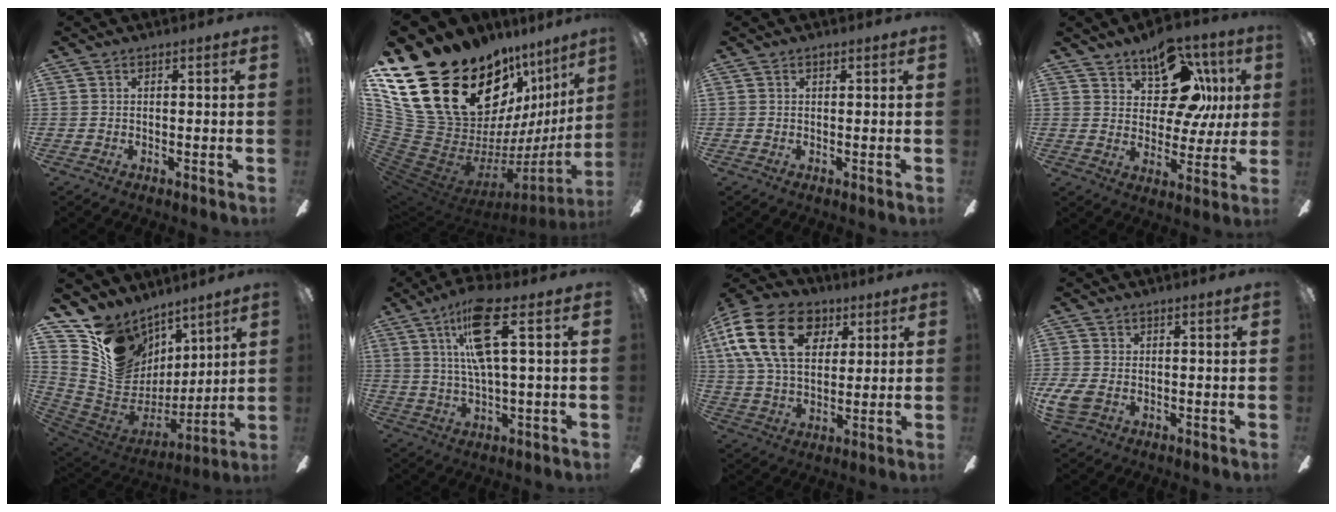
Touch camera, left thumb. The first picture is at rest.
{"total": 31.5, "force": [15.5, 16.8, 21.7], "torque": [-0.410, -0.149, 0.338]}
{"total": 0.6, "force": [0.4, 0.3, 0.3], "torque": [-0.006, 0.002, 0.006]}
{"total": 15.6, "force": [7.9, 9.2, 9.7], "torque": [-0.140, -0.028, 0.142]}
{"total": 15.1, "force": [9.0, 11.3, 4.5], "torque": [-0.100, -0.061, 0.180]}
{"total": 14.8, "force": [5.5, 3.9, 13.2], "torque": [-0.235, -0.001, 0.086]}
{"total": 20.3, "force": [8.2, 13.3, 12.9], "torque": [-0.252, -0.015, 0.142]}
{"total": 4.5, "force": [-0.6, 3.1, 3.3], "torque": [-0.083, -0.001, -0.013]}